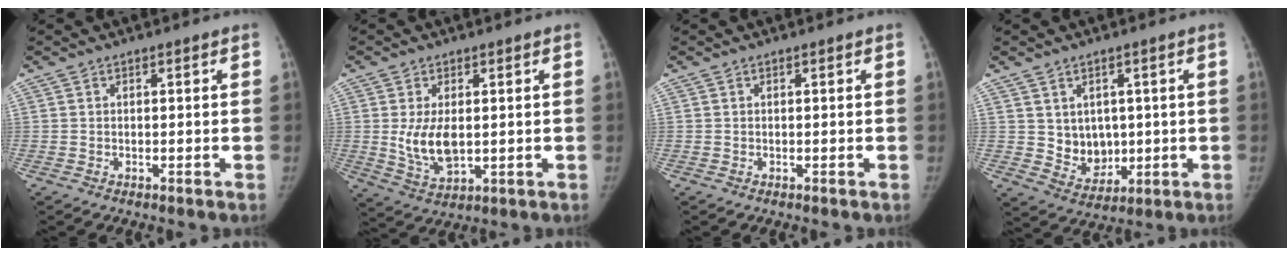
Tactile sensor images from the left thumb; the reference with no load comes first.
{"total": 7.8, "force": [0.4, 4.3, 6.5], "torque": [-0.116, -0.016, 0.019]}
{"total": 0.0}
{"total": 7.1, "force": [0.8, 5.9, 3.9], "torque": [-0.029, -0.016, 0.034]}